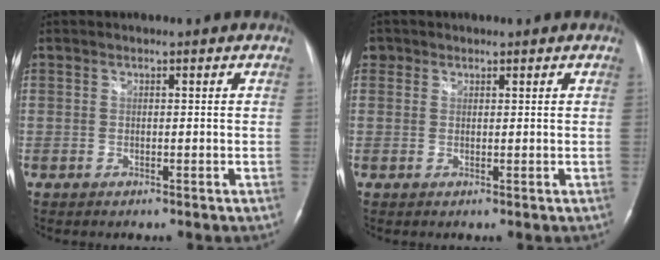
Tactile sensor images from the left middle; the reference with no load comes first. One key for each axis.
{"total": 1.9, "fx": 1.0, "fy": 1.6, "fz": 0.2, "tx": 0.003, "ty": 0.005, "tz": 0.015}